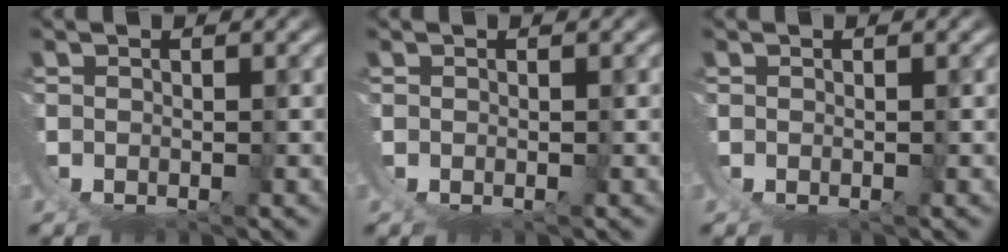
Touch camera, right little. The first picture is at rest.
{"total": 0.0}
{"total": 0.0}